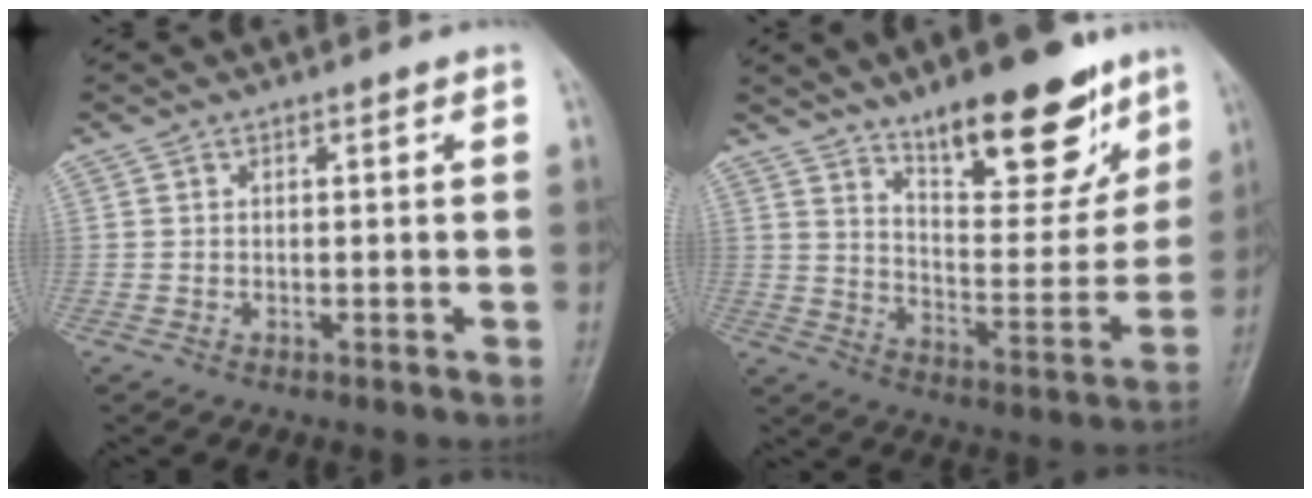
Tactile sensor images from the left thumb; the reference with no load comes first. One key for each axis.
{"total": 19.4, "fx": 12.7, "fy": 7.0, "fz": 13.0, "tx": -0.137, "ty": -0.081, "tz": 0.203}